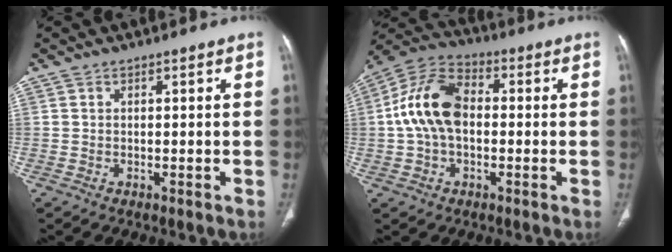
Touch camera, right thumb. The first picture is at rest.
{"total": 13.0, "force": [0.1, 8.3, 10.0], "torque": [-0.190, 0.034, -0.009]}